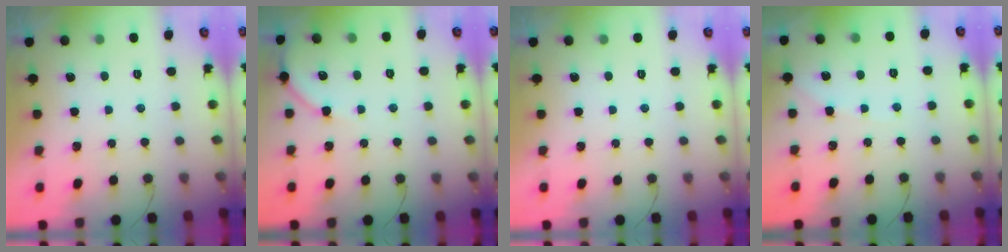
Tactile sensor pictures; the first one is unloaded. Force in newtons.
{"total": 6.7, "press": 6.6, "slide": 0.9}
{"total": 0.0}
{"total": 3.0, "press": 3.0, "slide": 0.5}